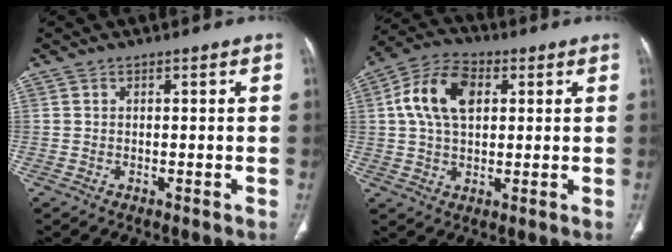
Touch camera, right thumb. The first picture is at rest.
{"total": 11.7, "force": [2.7, 7.3, 8.7], "torque": [-0.157, 0.015, 0.042]}